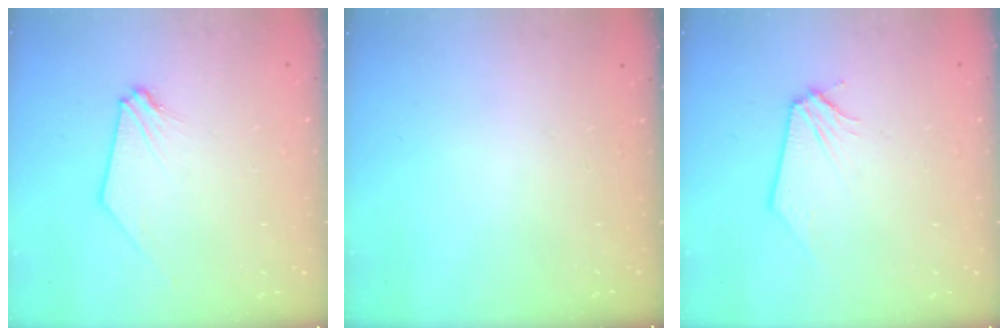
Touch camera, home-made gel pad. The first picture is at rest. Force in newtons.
{"total": 0.0}
{"total": 0.0}